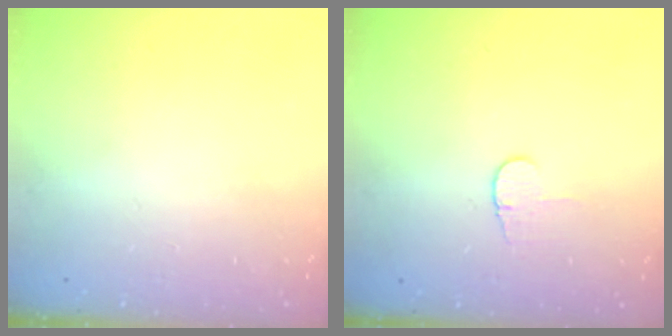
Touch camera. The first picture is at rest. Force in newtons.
{"total": 3.7, "press": 3.7, "slide": 0.5}